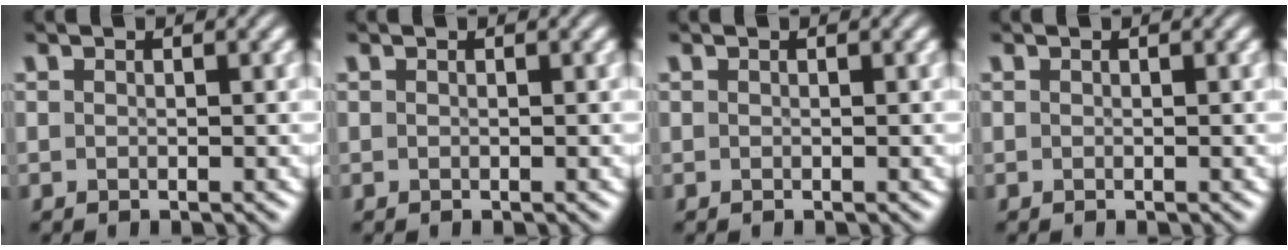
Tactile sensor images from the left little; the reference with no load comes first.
{"total": 0.0}
{"total": 0.0}
{"total": 0.0}